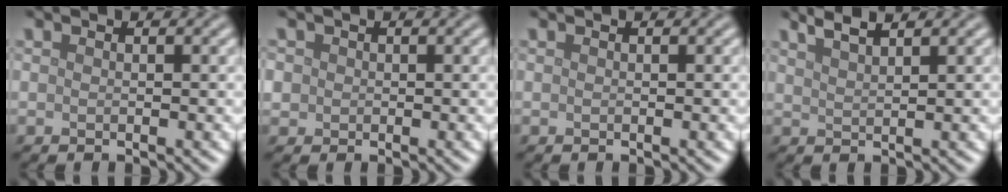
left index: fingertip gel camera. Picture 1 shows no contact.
{"total": 1.6, "force": [0.2, 1.5, 0.4], "torque": [-0.003, 0.003, 0.000]}
{"total": 0.0}
{"total": 2.5, "force": [2.0, 0.5, 1.4], "torque": [-0.011, 0.013, 0.028]}